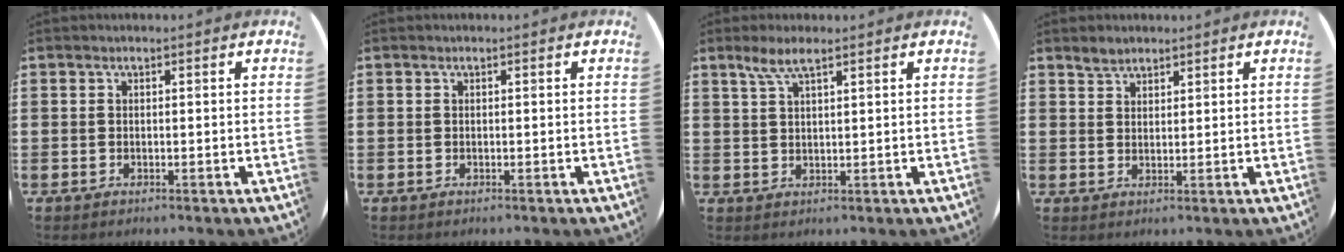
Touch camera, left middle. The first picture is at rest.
{"total": 0.0}
{"total": 3.6, "force": [2.5, 0.7, 2.5], "torque": [-0.053, 0.005, 0.044]}
{"total": 2.1, "force": [1.9, 0.9, 0.1], "torque": [-0.005, 0.003, 0.038]}